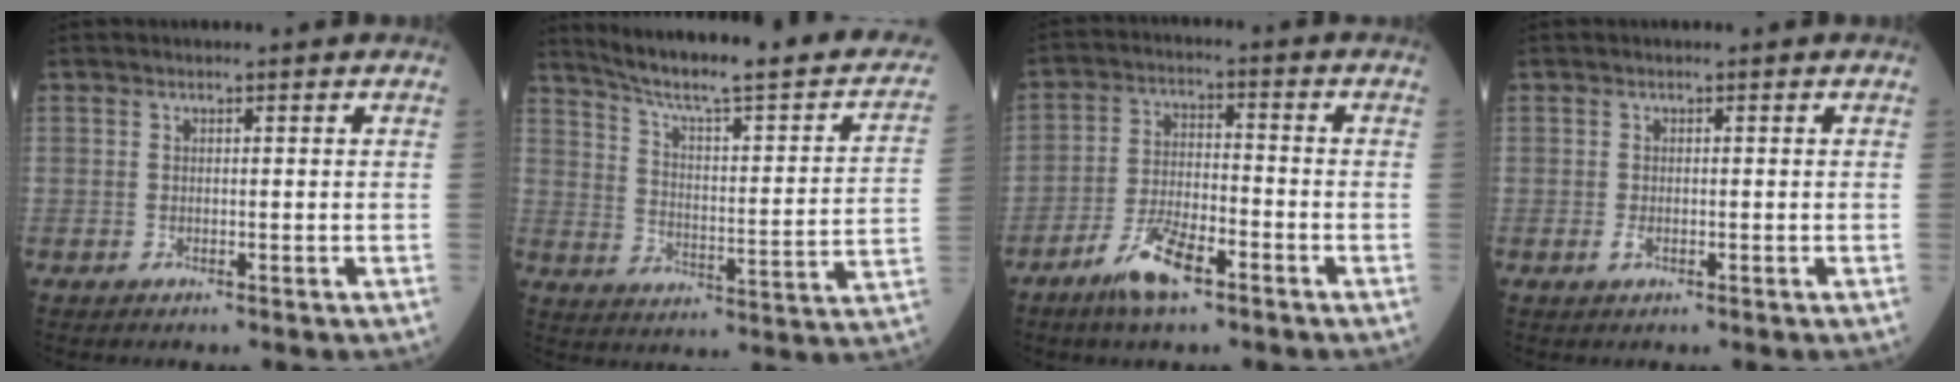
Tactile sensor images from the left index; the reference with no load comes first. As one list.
[{"total": 24.5, "force": [20.0, 2.5, 13.9], "torque": [-0.204, -0.018, 0.267]}, {"total": 7.9, "force": [-5.1, 2.1, 5.7], "torque": [-0.117, -0.006, -0.097]}, {"total": 0.9, "force": [-0.3, 0.4, 0.7], "torque": [-0.018, -0.001, -0.004]}]